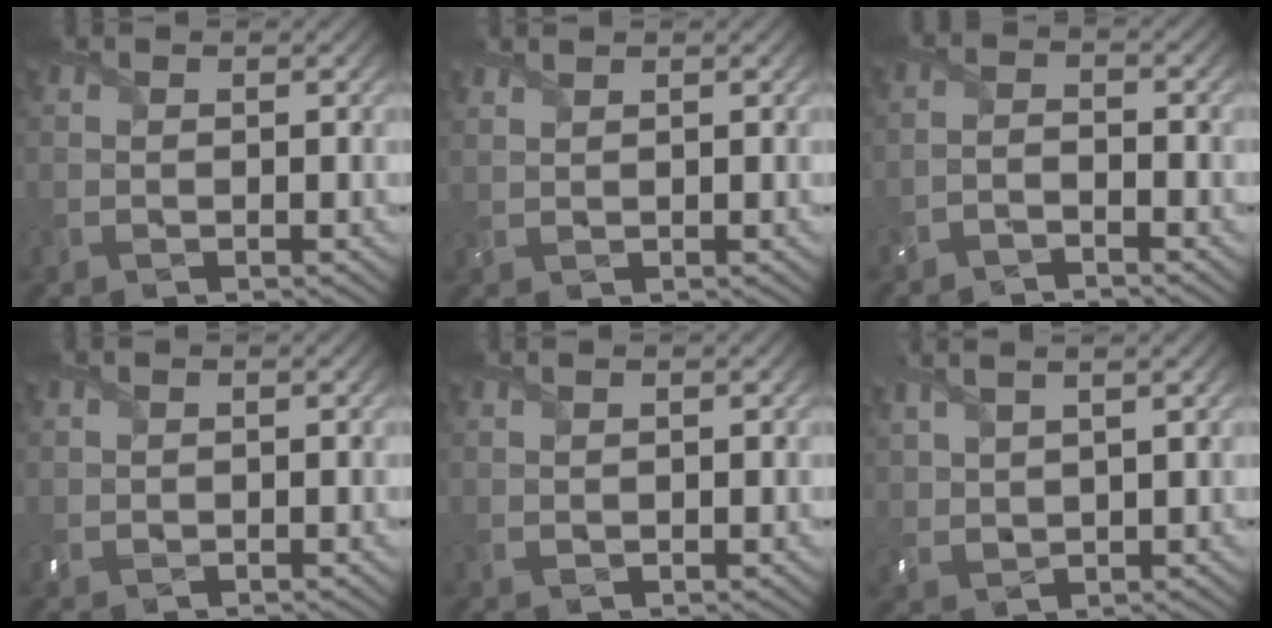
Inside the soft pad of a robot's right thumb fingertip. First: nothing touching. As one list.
[{"total": 1.1, "force": [1.0, 0.3, 0.4], "torque": [-0.012, 0.003, 0.027]}, {"total": 2.4, "force": [-2.3, 0.1, 0.6], "torque": [-0.015, 0.000, -0.055]}, {"total": 0.7, "force": [0.4, 0.5, 0.4], "torque": [-0.014, 0.001, 0.011]}, {"total": 0.7, "force": [0.5, 0.2, 0.5], "torque": [-0.010, -0.001, 0.014]}, {"total": 4.5, "force": [2.9, 1.4, 3.1], "torque": [-0.079, 0.006, 0.063]}]